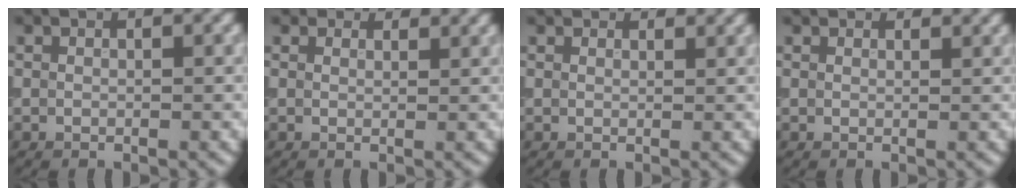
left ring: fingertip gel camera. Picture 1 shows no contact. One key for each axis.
{"total": 2.5, "fx": 2.2, "fy": 0.9, "fz": 0.6, "tx": -0.012, "ty": -0.003, "tz": 0.024}
{"total": 2.6, "fx": 2.4, "fy": 0.7, "fz": 0.6, "tx": -0.014, "ty": -0.002, "tz": 0.028}
{"total": 2.2, "fx": 2.0, "fy": 0.6, "fz": 0.5, "tx": -0.015, "ty": 0.000, "tz": 0.023}